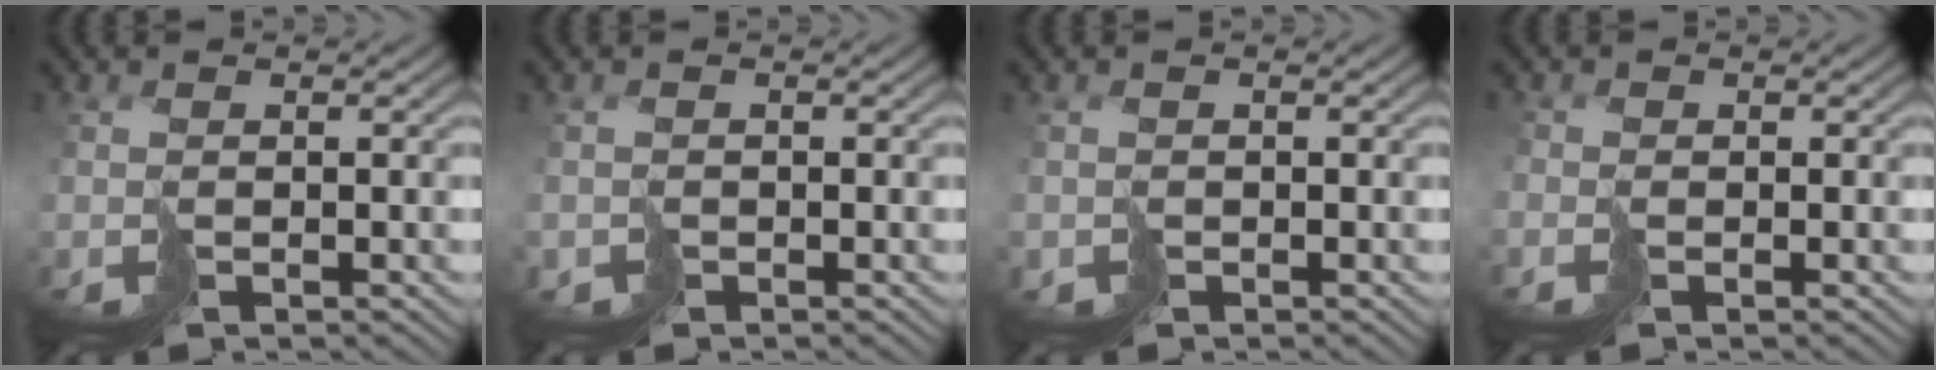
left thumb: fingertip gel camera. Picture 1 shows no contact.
{"total": 1.5, "force": [-0.4, 0.0, -1.5], "torque": [0.034, -0.003, -0.005]}
{"total": 1.3, "force": [-0.1, 0.0, -1.3], "torque": [0.028, -0.001, 0.001]}
{"total": 1.3, "force": [-0.8, 0.9, 0.5], "torque": [-0.019, -0.005, -0.019]}